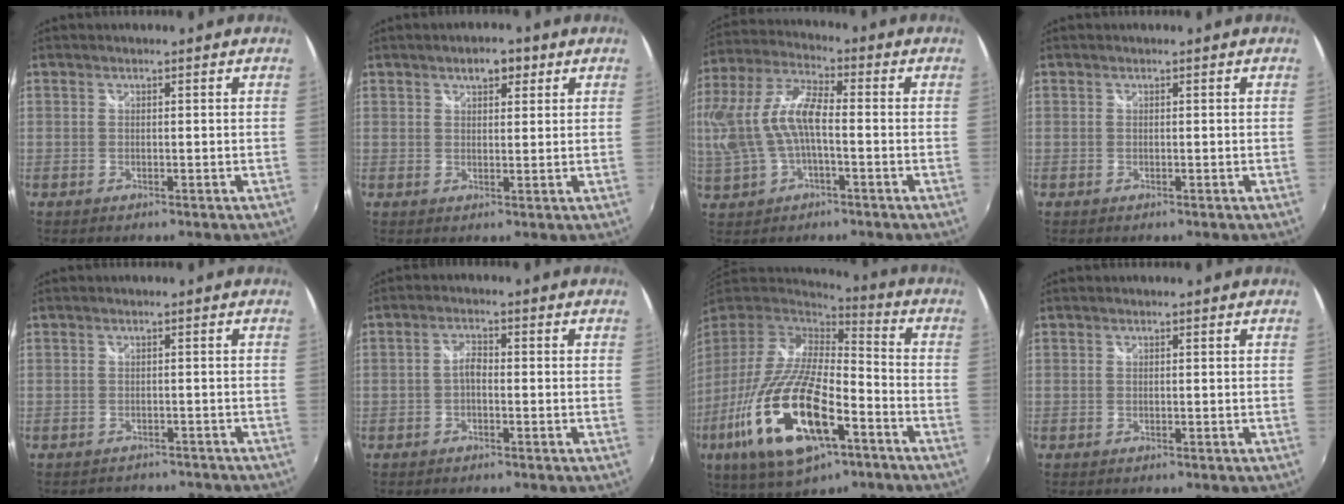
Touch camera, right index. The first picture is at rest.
{"total": 3.8, "force": [2.1, 2.0, 2.4], "torque": [-0.033, 0.012, 0.033]}
{"total": 13.0, "force": [-1.3, 5.7, 11.6], "torque": [-0.237, 0.009, -0.020]}
{"total": 0.0}
{"total": 6.1, "force": [-5.3, 2.5, 1.6], "torque": [-0.029, -0.004, -0.067]}
{"total": 2.2, "force": [-0.9, 1.1, 1.7], "torque": [-0.038, 0.007, -0.019]}
{"total": 25.3, "force": [-11.4, 9.4, 20.5], "torque": [-0.415, -0.058, -0.204]}
{"total": 0.0}